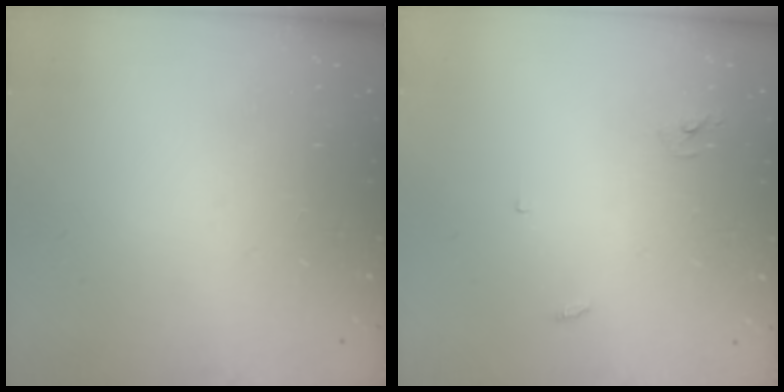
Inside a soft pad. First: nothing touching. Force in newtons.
{"total": 2.5, "press": 2.5, "slide": 0.2}